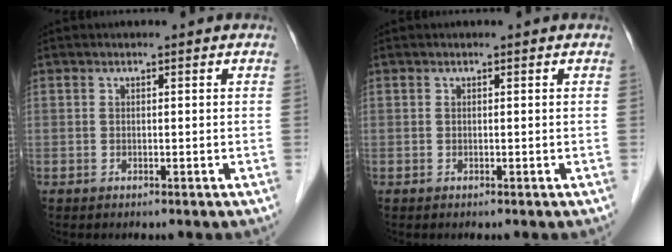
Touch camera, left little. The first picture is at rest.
{"total": 0.0}